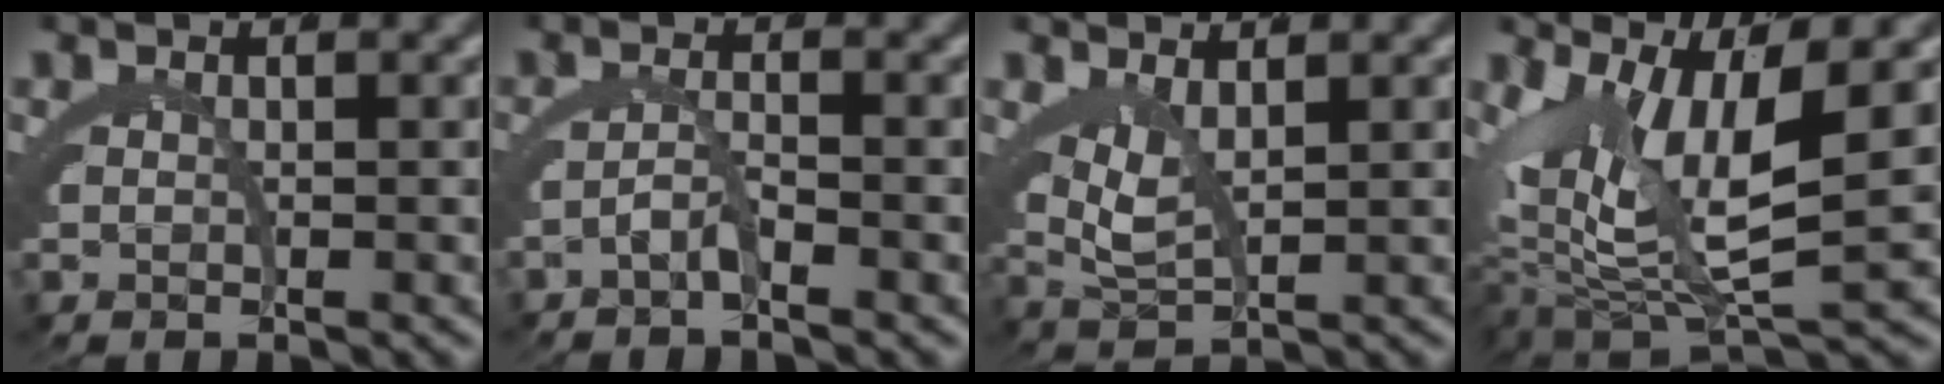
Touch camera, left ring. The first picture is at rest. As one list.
[{"total": 2.5, "force": [-1.7, -1.9, -0.2], "torque": [0.025, 0.010, -0.037]}, {"total": 2.7, "force": [0.9, 1.2, 2.2], "torque": [-0.044, -0.003, 0.016]}, {"total": 8.1, "force": [-0.5, 4.2, 6.9], "torque": [-0.119, -0.017, -0.003]}]